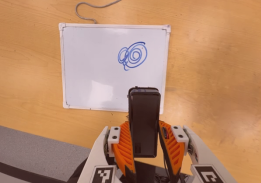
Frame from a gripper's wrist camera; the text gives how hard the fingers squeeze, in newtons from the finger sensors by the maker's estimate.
{"total": 5.1, "left": 3.4, "right": 6.8}